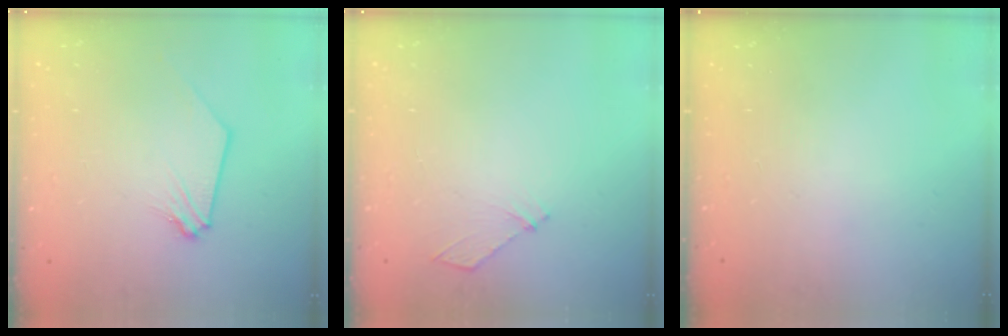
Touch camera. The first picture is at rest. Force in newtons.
{"total": 3.9, "press": 3.9, "slide": 0.5}
{"total": 0.0}